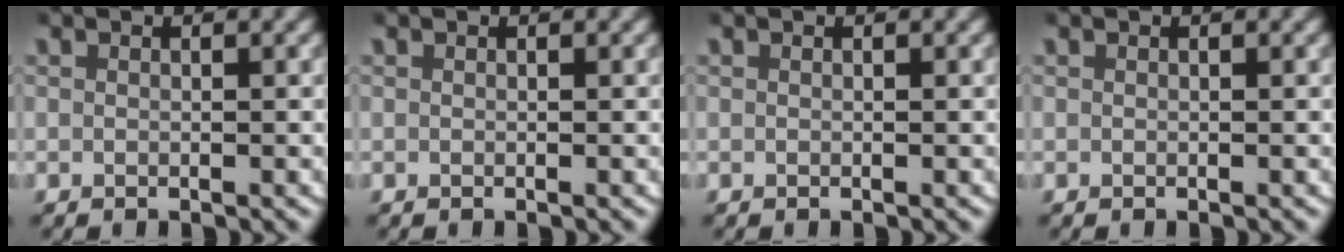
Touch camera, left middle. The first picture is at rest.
{"total": 0.0}
{"total": 0.0}
{"total": 0.0}